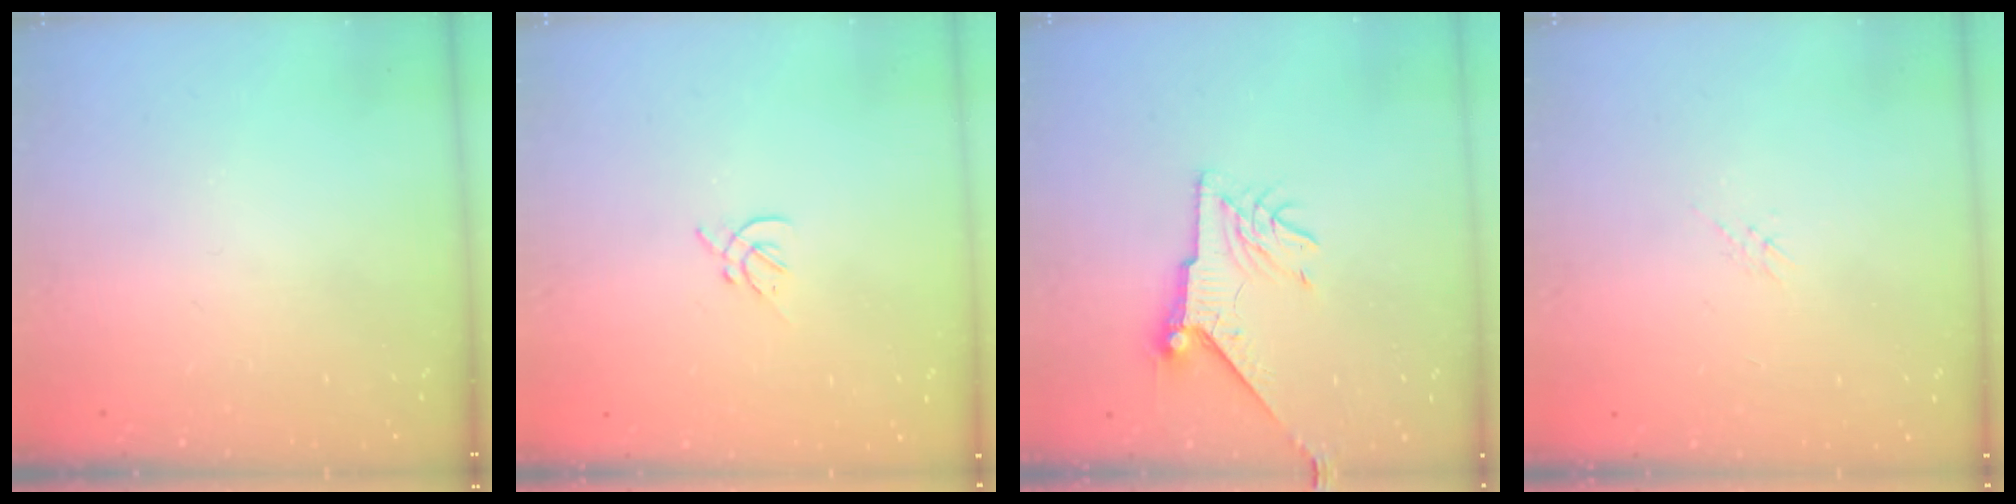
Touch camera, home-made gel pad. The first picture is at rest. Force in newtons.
{"total": 2.2, "press": 2.1, "slide": 0.6}
{"total": 8.3, "press": 8.2, "slide": 0.8}
{"total": 1.7, "press": 1.6, "slide": 0.4}